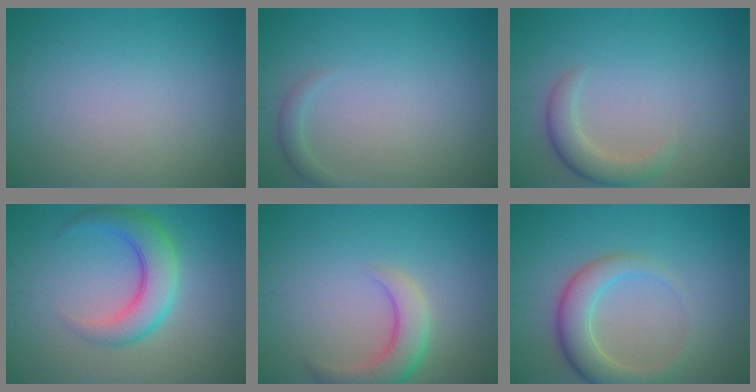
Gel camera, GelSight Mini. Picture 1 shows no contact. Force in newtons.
{"total": 1.1, "press": 1.1, "slide": 0.0}
{"total": 2.8, "press": 2.8, "slide": 0.0}
{"total": 5.0, "press": 5.0, "slide": 0.1}
{"total": 4.2, "press": 4.2, "slide": 0.4}
{"total": 4.5, "press": 4.5, "slide": 0.4}